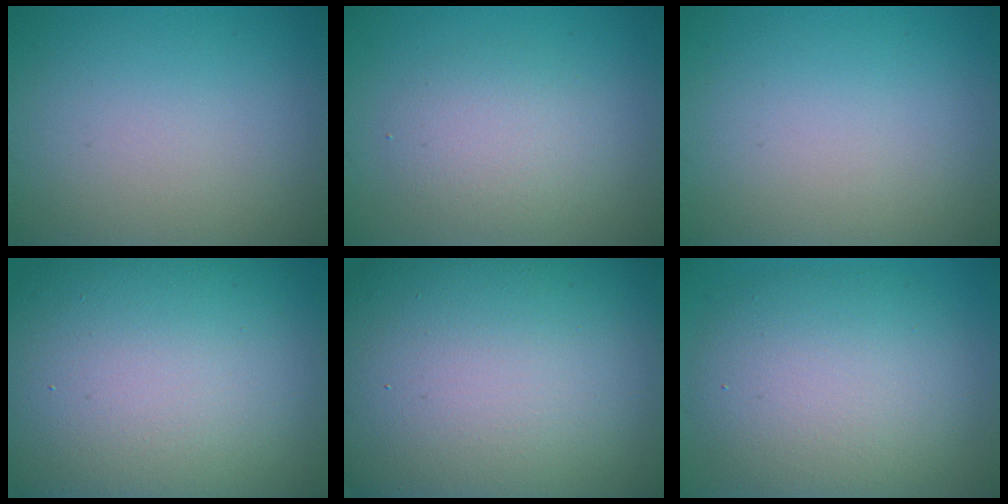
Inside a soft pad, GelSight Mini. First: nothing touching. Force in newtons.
{"total": 2.9, "press": 2.9, "slide": 0.2}
{"total": 0.0}
{"total": 20.4, "press": 20.4, "slide": 1.1}
{"total": 27.0, "press": 26.9, "slide": 1.7}
{"total": 8.5, "press": 8.4, "slide": 1.1}